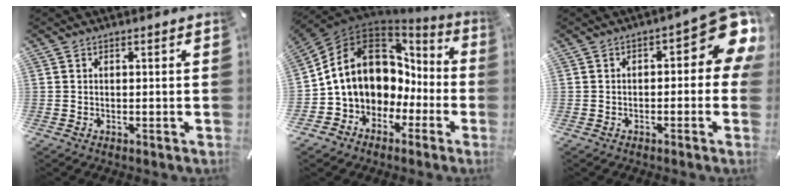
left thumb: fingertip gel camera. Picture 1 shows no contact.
{"total": 15.3, "force": [3.2, 12.1, 8.8], "torque": [-0.172, -0.017, 0.062]}
{"total": 12.3, "force": [3.7, 5.3, 10.4], "torque": [-0.128, -0.034, 0.063]}